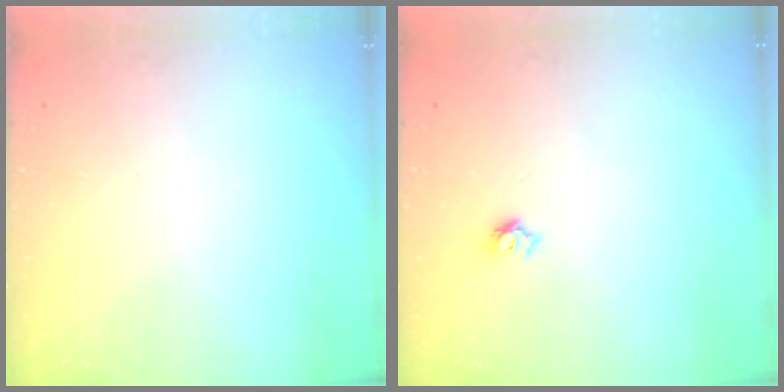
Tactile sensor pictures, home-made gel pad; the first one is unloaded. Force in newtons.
{"total": 4.8, "press": 4.8, "slide": 0.6}